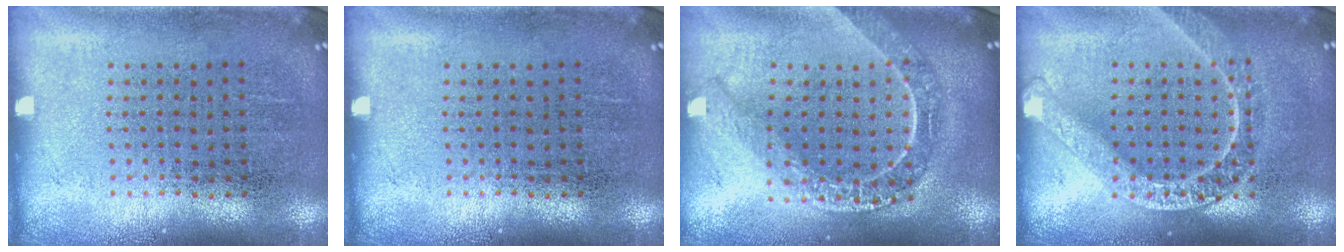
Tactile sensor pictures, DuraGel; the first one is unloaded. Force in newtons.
{"total": 0.0}
{"total": 2.0, "press": 1.7, "slide": 1.1}
{"total": 3.0, "press": 2.9, "slide": 0.4}